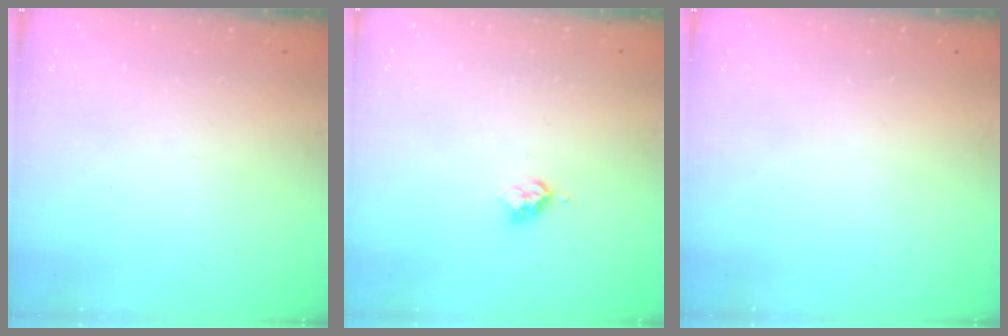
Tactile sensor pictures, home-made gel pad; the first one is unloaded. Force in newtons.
{"total": 3.0, "press": 2.9, "slide": 0.4}
{"total": 0.0}